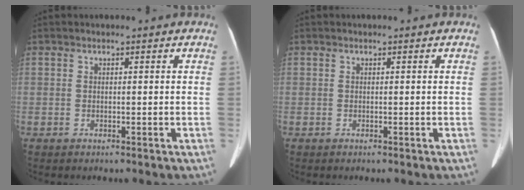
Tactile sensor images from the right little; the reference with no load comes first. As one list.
[{"total": 0.0}]